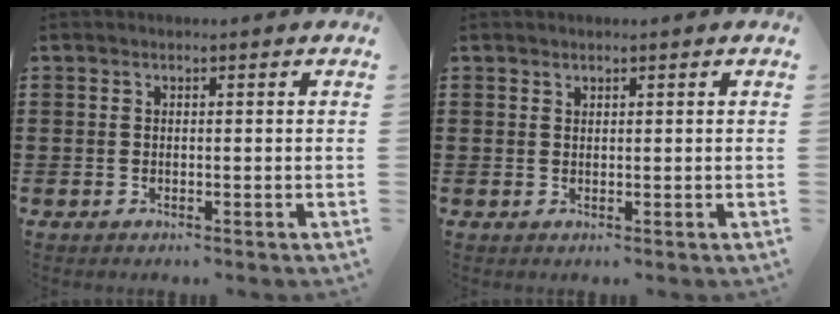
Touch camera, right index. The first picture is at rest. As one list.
[{"total": 0.7, "force": [0.6, 0.3, 0.0], "torque": [-0.001, 0.002, 0.013]}]